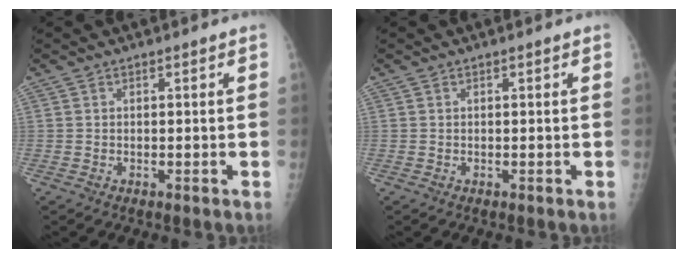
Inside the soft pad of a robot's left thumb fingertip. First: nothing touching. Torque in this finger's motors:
{"motor_torque": [-0.01, 0.01, -0.01, 0.00, 0.00]}